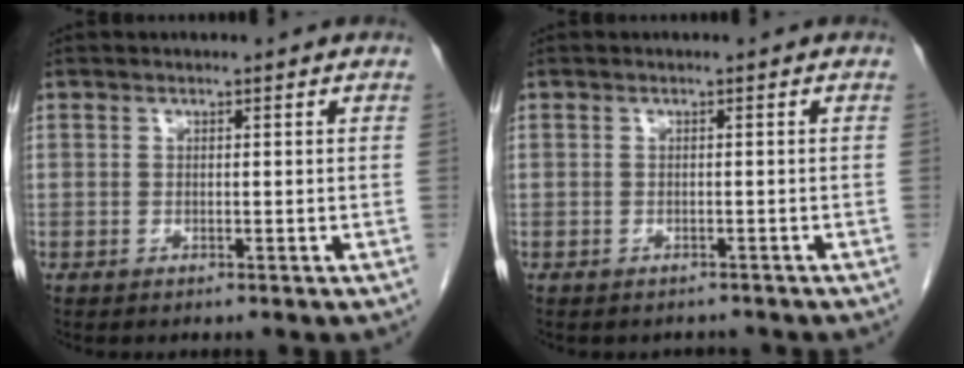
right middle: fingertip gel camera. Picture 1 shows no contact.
{"total": 1.6, "force": [-1.4, 0.7, 0.1], "torque": [-0.007, 0.000, -0.020]}